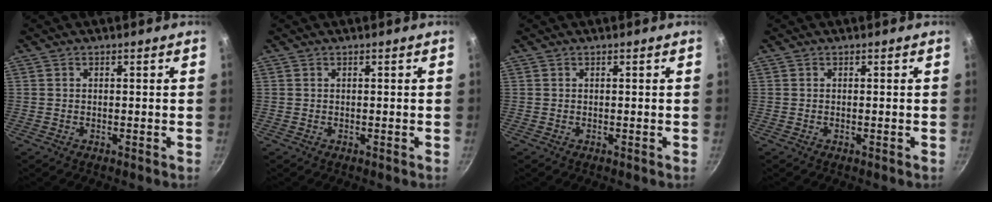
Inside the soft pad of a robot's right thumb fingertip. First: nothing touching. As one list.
[{"total": 0.0}, {"total": 0.0}, {"total": 0.0}]